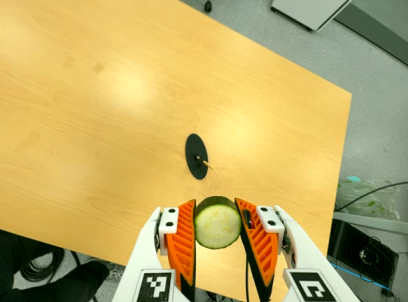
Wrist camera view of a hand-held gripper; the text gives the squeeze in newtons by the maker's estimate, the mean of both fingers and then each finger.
{"total": 11.1, "left": 10.3, "right": 12.0}